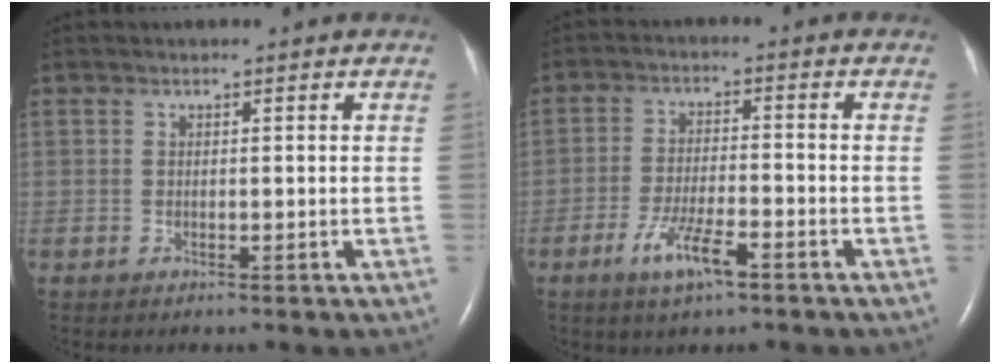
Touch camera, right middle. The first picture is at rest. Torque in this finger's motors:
{"motor_torque": [0.92, -0.73, 0.15, 0.06]}